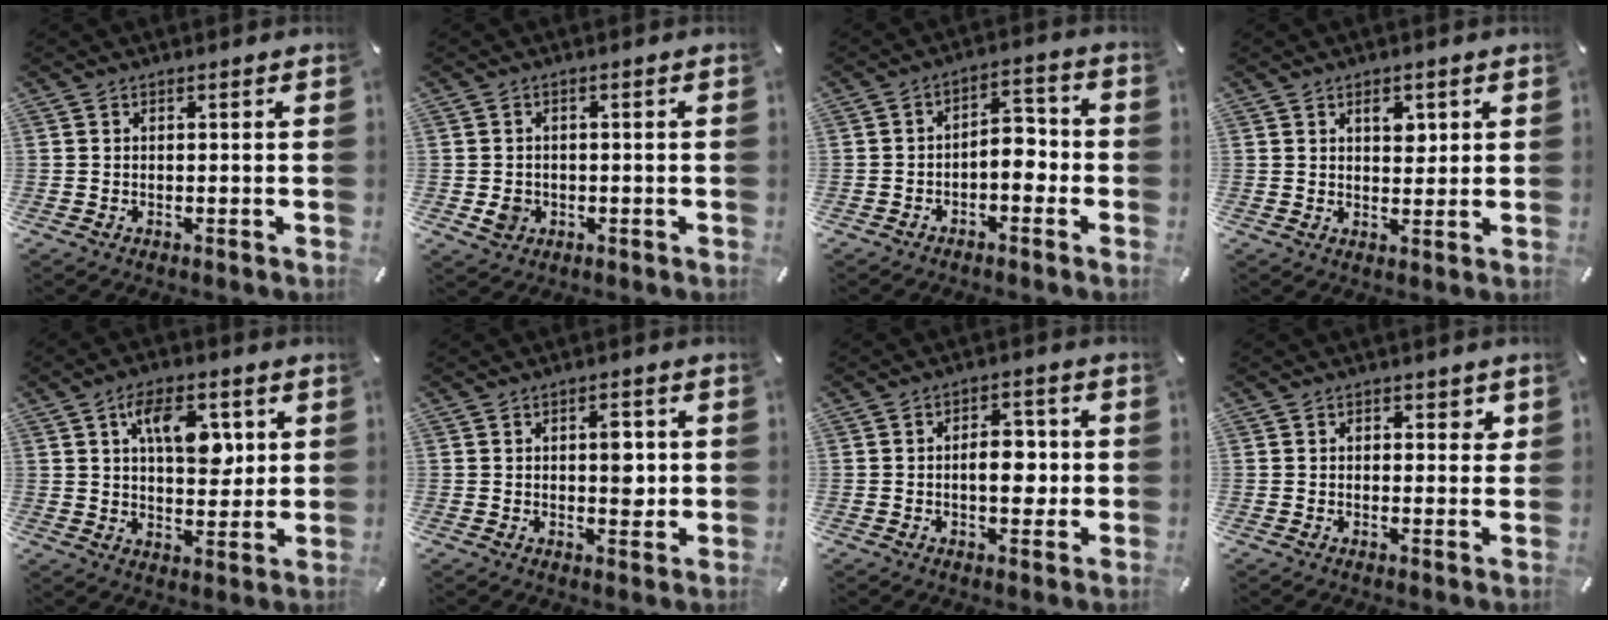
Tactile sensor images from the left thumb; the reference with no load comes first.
{"total": 3.5, "force": [-0.8, 3.1, 1.4], "torque": [-0.021, -0.001, -0.016]}
{"total": 6.0, "force": [-2.4, 3.5, 4.3], "torque": [-0.066, 0.018, -0.046]}
{"total": 5.3, "force": [2.2, 3.3, 3.6], "torque": [-0.030, -0.011, 0.028]}
{"total": 11.9, "force": [3.9, 6.8, 9.0], "torque": [-0.124, -0.003, 0.066]}
{"total": 6.0, "force": [0.5, 3.4, 4.9], "torque": [-0.055, -0.007, 0.001]}
{"total": 7.5, "force": [-0.6, 4.6, 6.0], "torque": [-0.075, 0.001, -0.015]}
{"total": 2.2, "force": [0.7, 1.5, 1.4], "torque": [-0.005, -0.002, 0.005]}